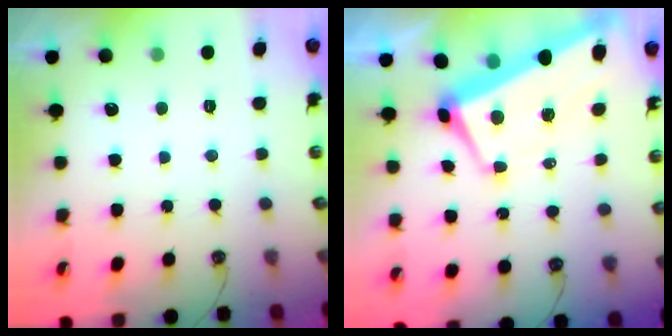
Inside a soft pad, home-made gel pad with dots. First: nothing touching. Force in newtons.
{"total": 1.7, "press": 1.1, "slide": 1.3}